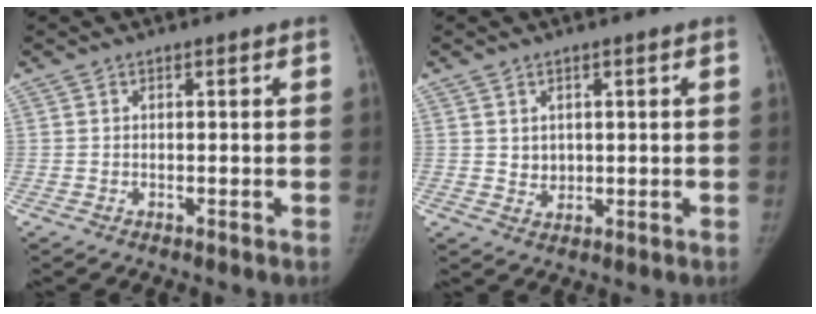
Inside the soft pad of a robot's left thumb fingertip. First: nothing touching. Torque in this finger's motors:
{"motor_torque": [-0.33, -0.29, 0.08, -0.01, 0.00]}